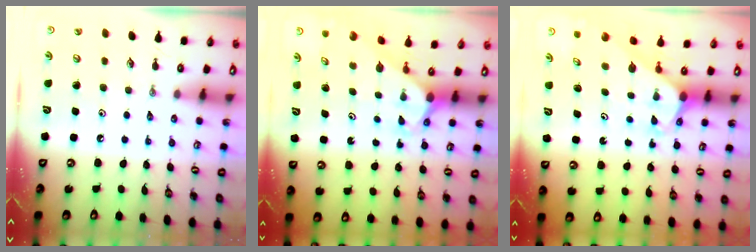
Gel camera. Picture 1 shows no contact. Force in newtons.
{"total": 2.3, "press": 2.3, "slide": 0.1}
{"total": 1.9, "press": 1.9, "slide": 0.1}